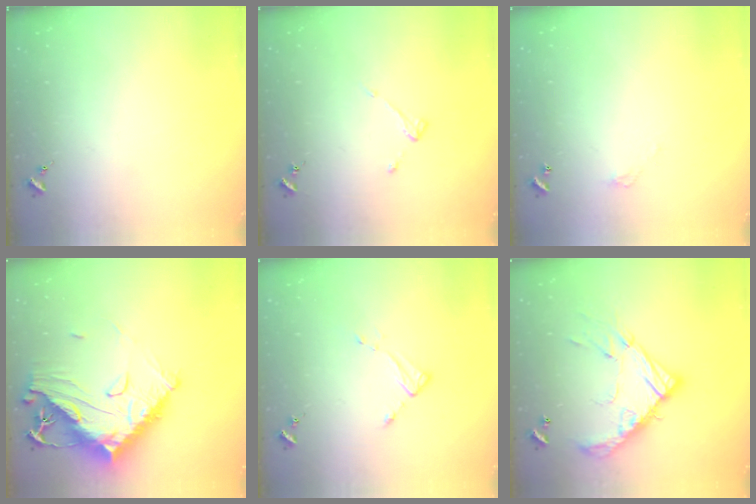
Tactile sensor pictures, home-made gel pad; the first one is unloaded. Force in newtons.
{"total": 2.9, "press": 2.9, "slide": 0.5}
{"total": 2.7, "press": 2.7, "slide": 0.2}
{"total": 20.5, "press": 20.4, "slide": 1.8}
{"total": 2.6, "press": 2.6, "slide": 0.4}
{"total": 18.0, "press": 17.9, "slide": 1.6}